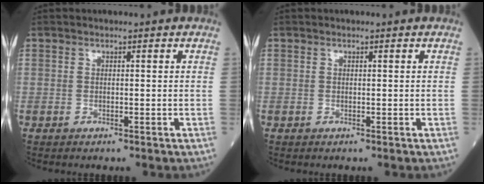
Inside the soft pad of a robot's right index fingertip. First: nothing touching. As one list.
[{"total": 0.0}]